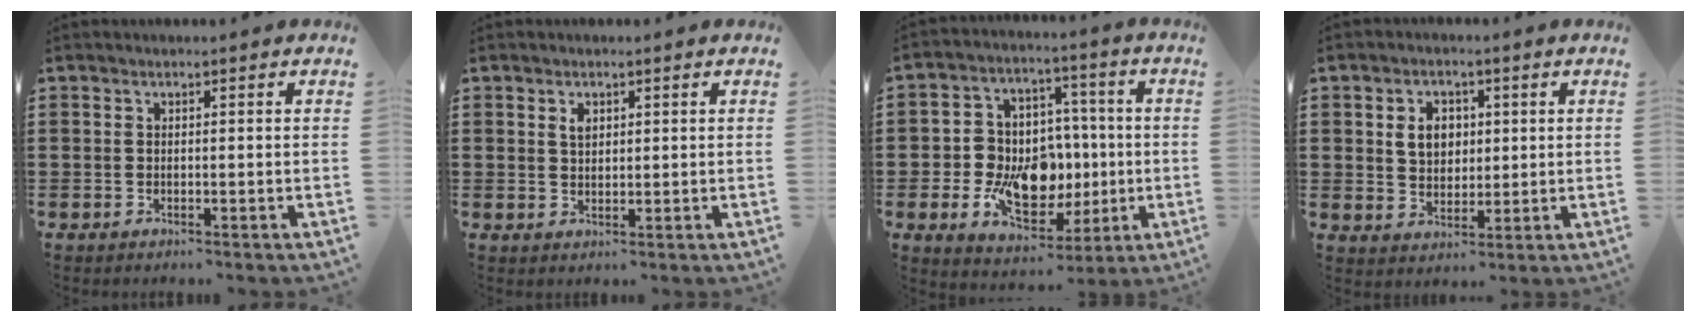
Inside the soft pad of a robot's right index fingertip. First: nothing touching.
{"total": 1.8, "force": [0.9, 1.1, 1.1], "torque": [-0.025, 0.004, 0.016]}
{"total": 12.0, "force": [-1.8, 9.0, 7.6], "torque": [-0.158, 0.009, -0.021]}
{"total": 5.0, "force": [1.2, 3.9, 2.8], "torque": [-0.061, 0.010, 0.016]}